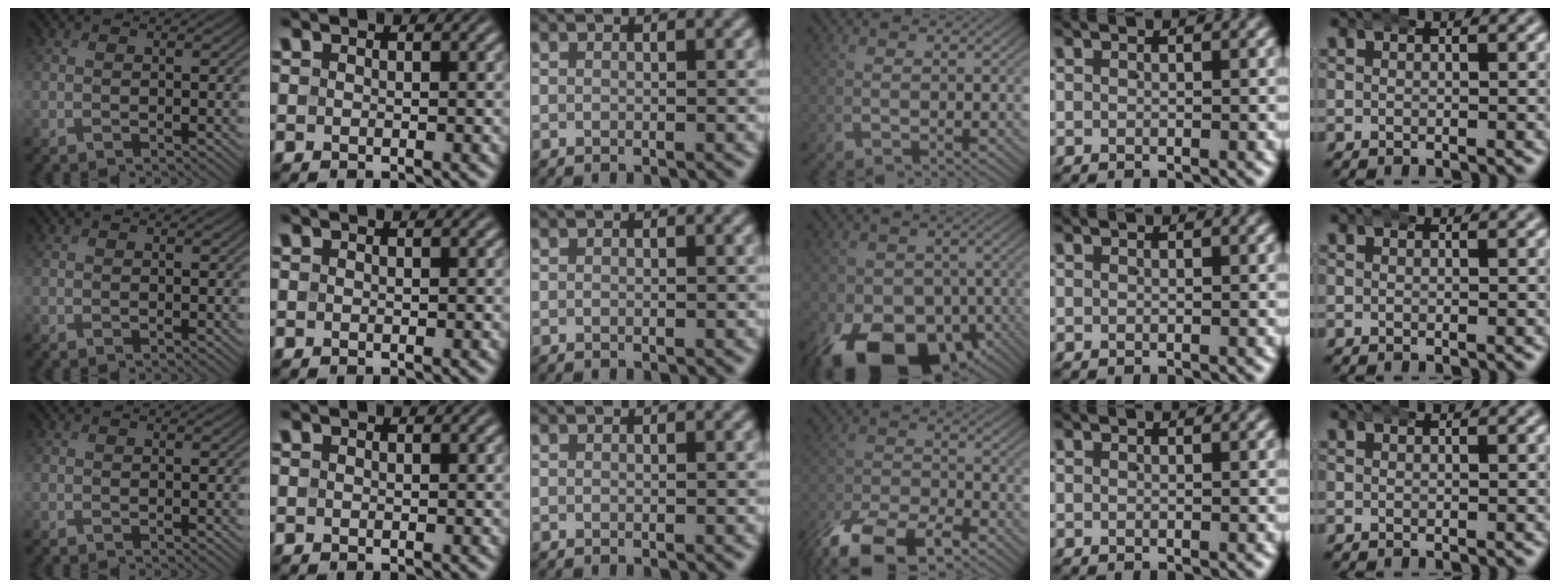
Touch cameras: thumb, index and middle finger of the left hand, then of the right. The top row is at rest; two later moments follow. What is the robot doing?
{"motion": "wrap", "object": "aluminum foil"}